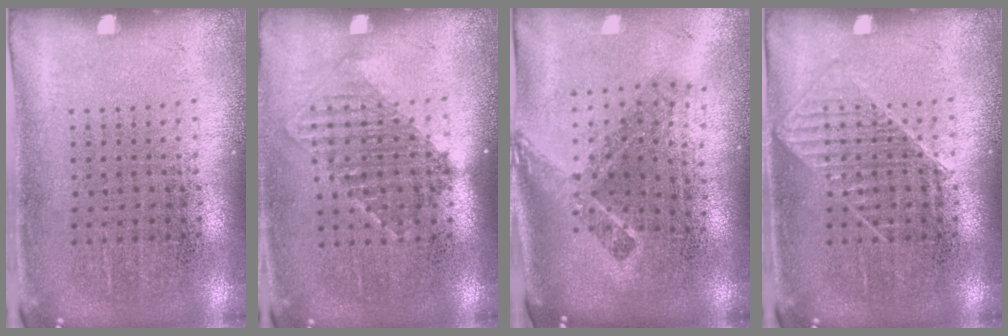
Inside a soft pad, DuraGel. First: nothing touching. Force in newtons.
{"total": 1.3, "press": 1.1, "slide": 0.7}
{"total": 2.2, "press": 1.5, "slide": 1.7}
{"total": 1.3, "press": 1.3, "slide": 0.3}